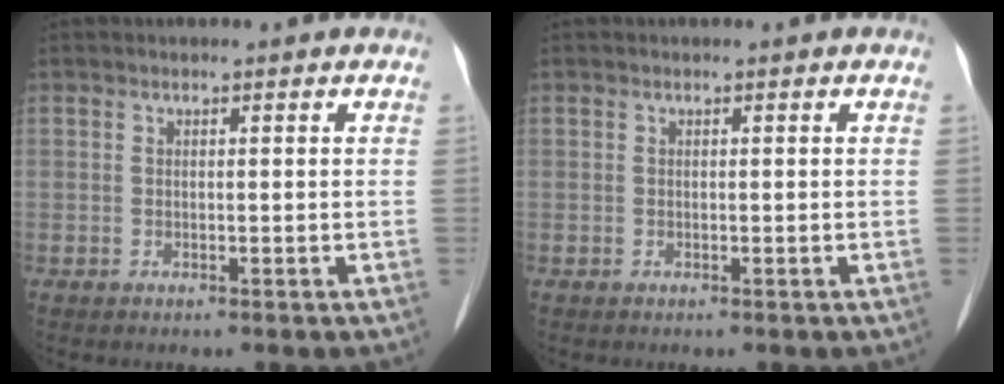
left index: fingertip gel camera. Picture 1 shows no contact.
{"total": 0.0}